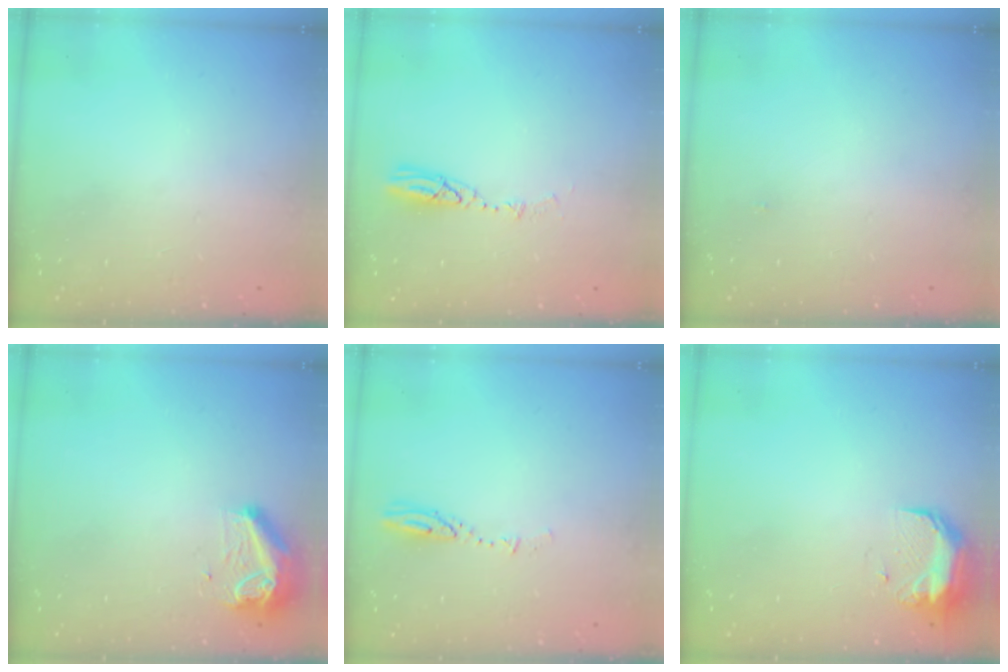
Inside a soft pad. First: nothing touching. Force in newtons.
{"total": 4.3, "press": 4.3, "slide": 0.4}
{"total": 15.5, "press": 3.5, "slide": 15.1}
{"total": 9.6, "press": 9.5, "slide": 0.6}
{"total": 3.1, "press": 3.1, "slide": 0.4}
{"total": 9.1, "press": 9.0, "slide": 1.5}